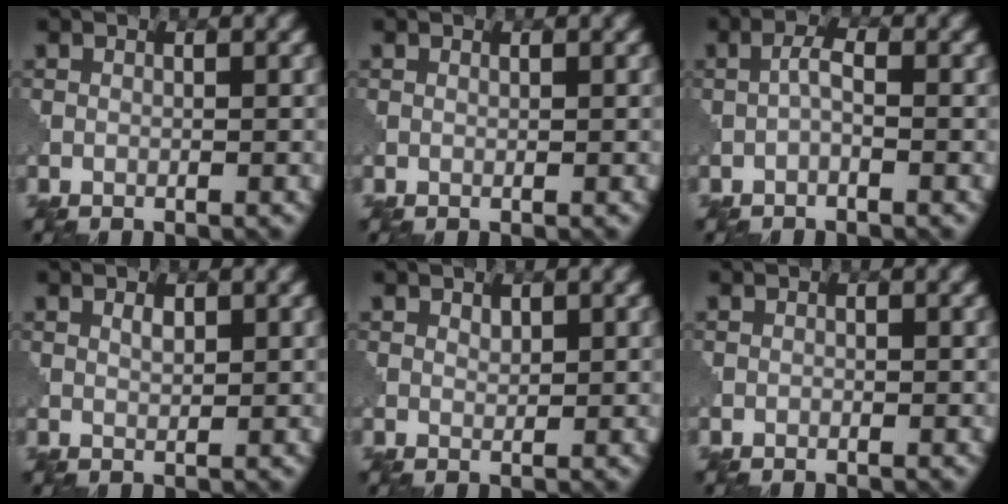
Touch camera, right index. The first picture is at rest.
{"total": 0.0}
{"total": 1.5, "force": [-0.5, 0.4, 1.4], "torque": [-0.030, 0.007, -0.014]}
{"total": 1.0, "force": [0.6, 0.4, 0.7], "torque": [-0.017, 0.000, 0.012]}
{"total": 0.8, "force": [0.6, 0.4, 0.3], "torque": [-0.008, -0.001, 0.013]}
{"total": 0.0}